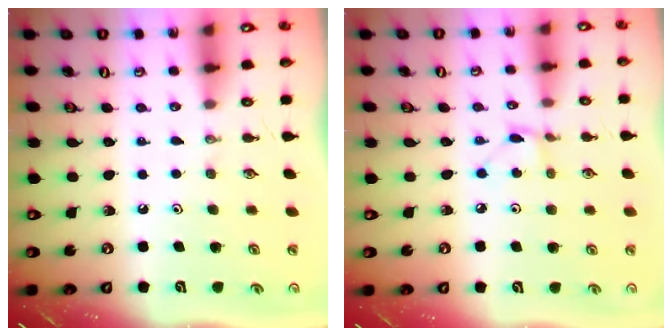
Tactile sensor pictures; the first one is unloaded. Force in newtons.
{"total": 2.5, "press": 2.5, "slide": 0.3}